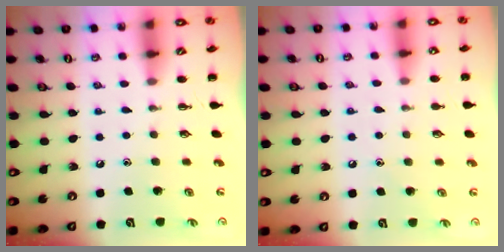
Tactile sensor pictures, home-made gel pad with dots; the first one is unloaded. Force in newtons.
{"total": 5.1, "press": 5.0, "slide": 1.4}